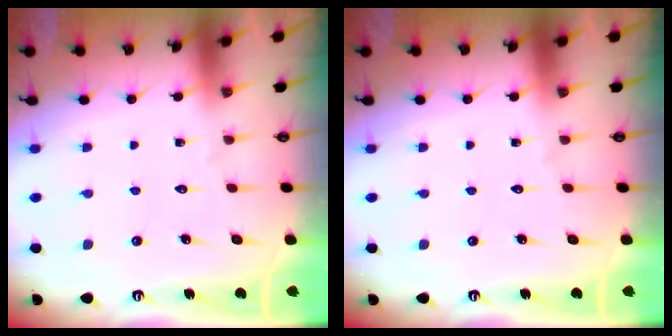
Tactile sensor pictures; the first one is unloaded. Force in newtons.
{"total": 0.0}